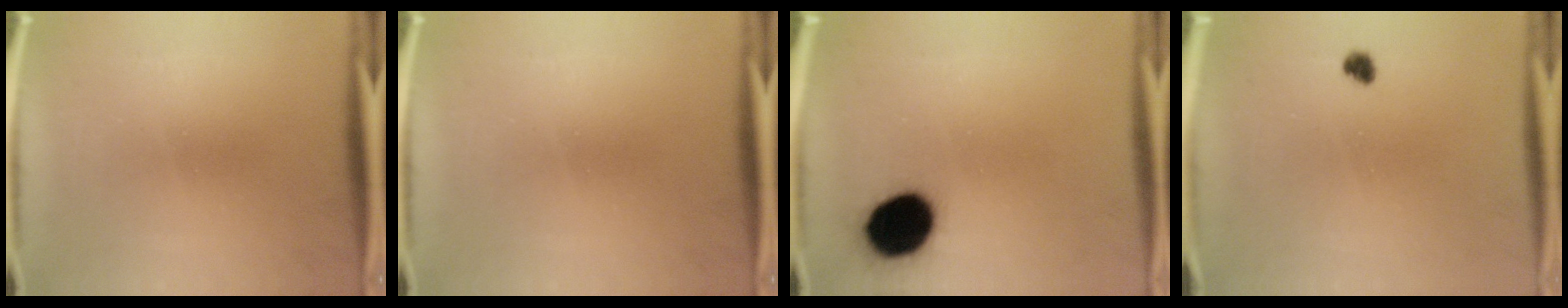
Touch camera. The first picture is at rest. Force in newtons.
{"total": 0.0}
{"total": 14.4}
{"total": 1.7}